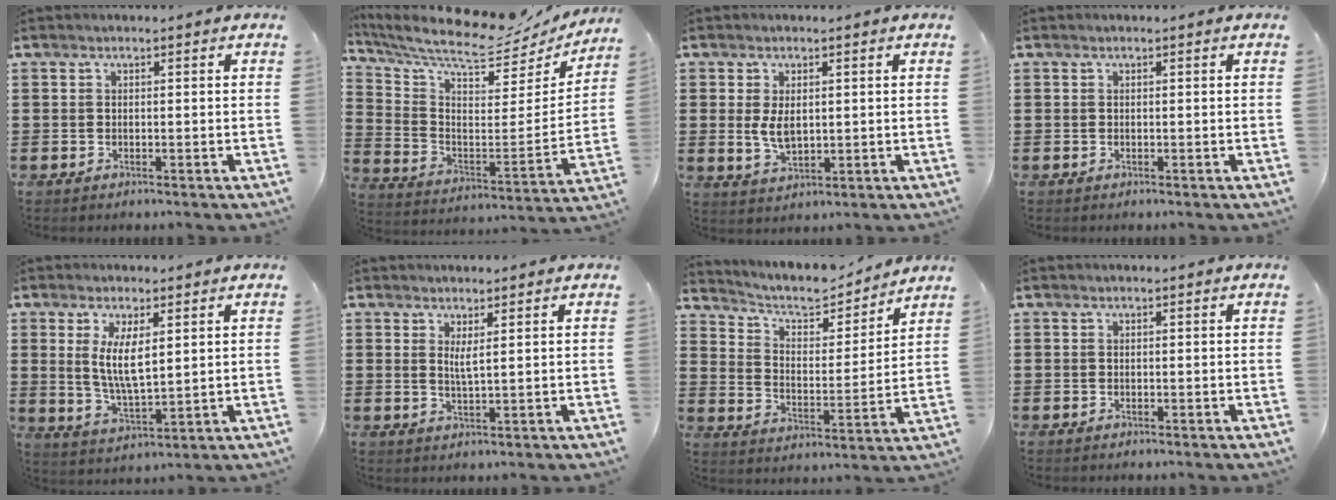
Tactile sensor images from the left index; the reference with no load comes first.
{"total": 9.1, "force": [8.0, 1.7, 4.2], "torque": [-0.119, -0.062, 0.132]}
{"total": 4.2, "force": [0.6, 2.5, 3.4], "torque": [-0.070, 0.000, 0.006]}
{"total": 0.0}
{"total": 6.9, "force": [2.0, 2.4, 6.2], "torque": [-0.117, 0.001, 0.033]}
{"total": 2.2, "force": [1.2, 0.0, 1.9], "torque": [-0.040, -0.002, 0.022]}
{"total": 6.5, "force": [5.8, 2.0, 2.1], "torque": [-0.070, -0.034, 0.096]}
{"total": 0.0}